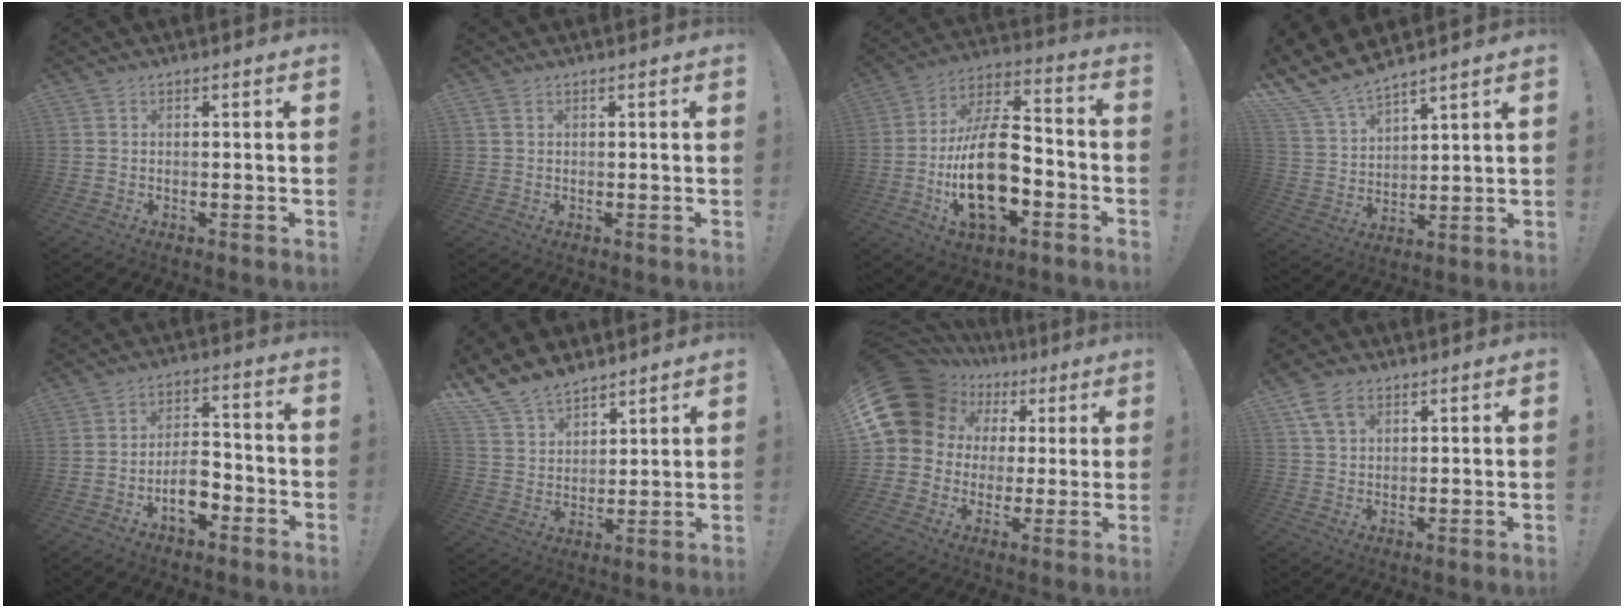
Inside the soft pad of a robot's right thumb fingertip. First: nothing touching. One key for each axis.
{"total": 1.2, "fx": 0.6, "fy": 0.8, "fz": 0.6, "tx": -0.013, "ty": 0.003, "tz": 0.011}
{"total": 21.9, "fx": -5.3, "fy": 11.5, "fz": 17.9, "tx": -0.332, "ty": 0.025, "tz": -0.087}
{"total": 10.3, "fx": 9.4, "fy": 3.2, "fz": 2.5, "tx": -0.080, "ty": -0.073, "tz": 0.180}
{"total": 8.8, "fx": -4.2, "fy": 4.9, "fz": 5.9, "tx": -0.100, "ty": 0.022, "tz": -0.075}
{"total": 12.9, "fx": 10.6, "fy": 6.4, "fz": 3.5, "tx": -0.086, "ty": -0.072, "tz": 0.205}
{"total": 18.2, "fx": 6.6, "fy": 14.4, "fz": 9.0, "tx": -0.144, "ty": -0.033, "tz": 0.143}
{"total": 7.1, "fx": 4.1, "fy": 4.5, "fz": 3.7, "tx": -0.064, "ty": -0.009, "tz": 0.080}